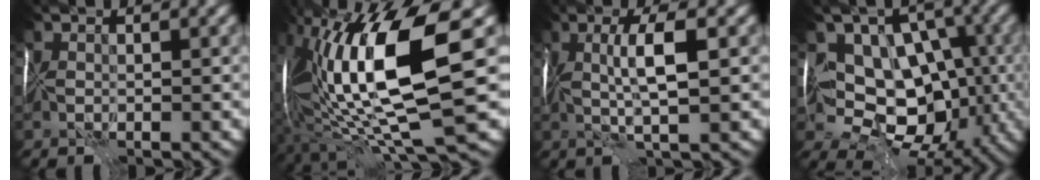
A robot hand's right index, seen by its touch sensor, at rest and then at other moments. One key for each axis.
{"total": 12.9, "fx": 1.3, "fy": 2.5, "fz": 12.6, "tx": -0.223, "ty": -0.012, "tz": 0.029}
{"total": 3.2, "fx": 0.2, "fy": -0.8, "fz": 3.1, "tx": -0.046, "ty": -0.004, "tz": 0.008}
{"total": 8.3, "fx": -0.7, "fy": 6.2, "fz": 5.4, "tx": -0.029, "ty": -0.022, "tz": -0.013}